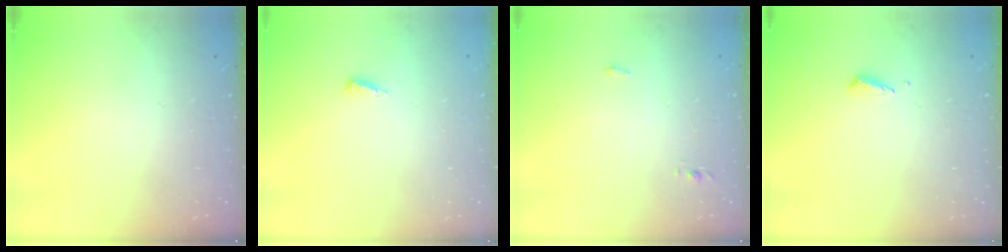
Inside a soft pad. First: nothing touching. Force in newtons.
{"total": 2.5, "press": 2.5, "slide": 0.2}
{"total": 3.4, "press": 3.2, "slide": 1.1}
{"total": 2.9, "press": 2.9, "slide": 0.4}